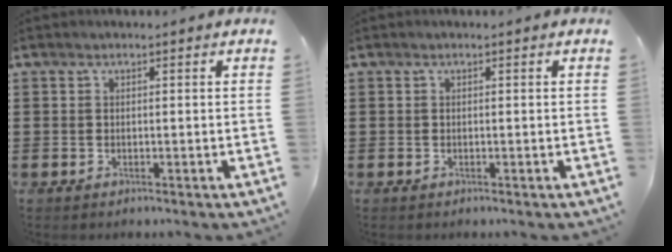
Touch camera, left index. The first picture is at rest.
{"total": 0.0}